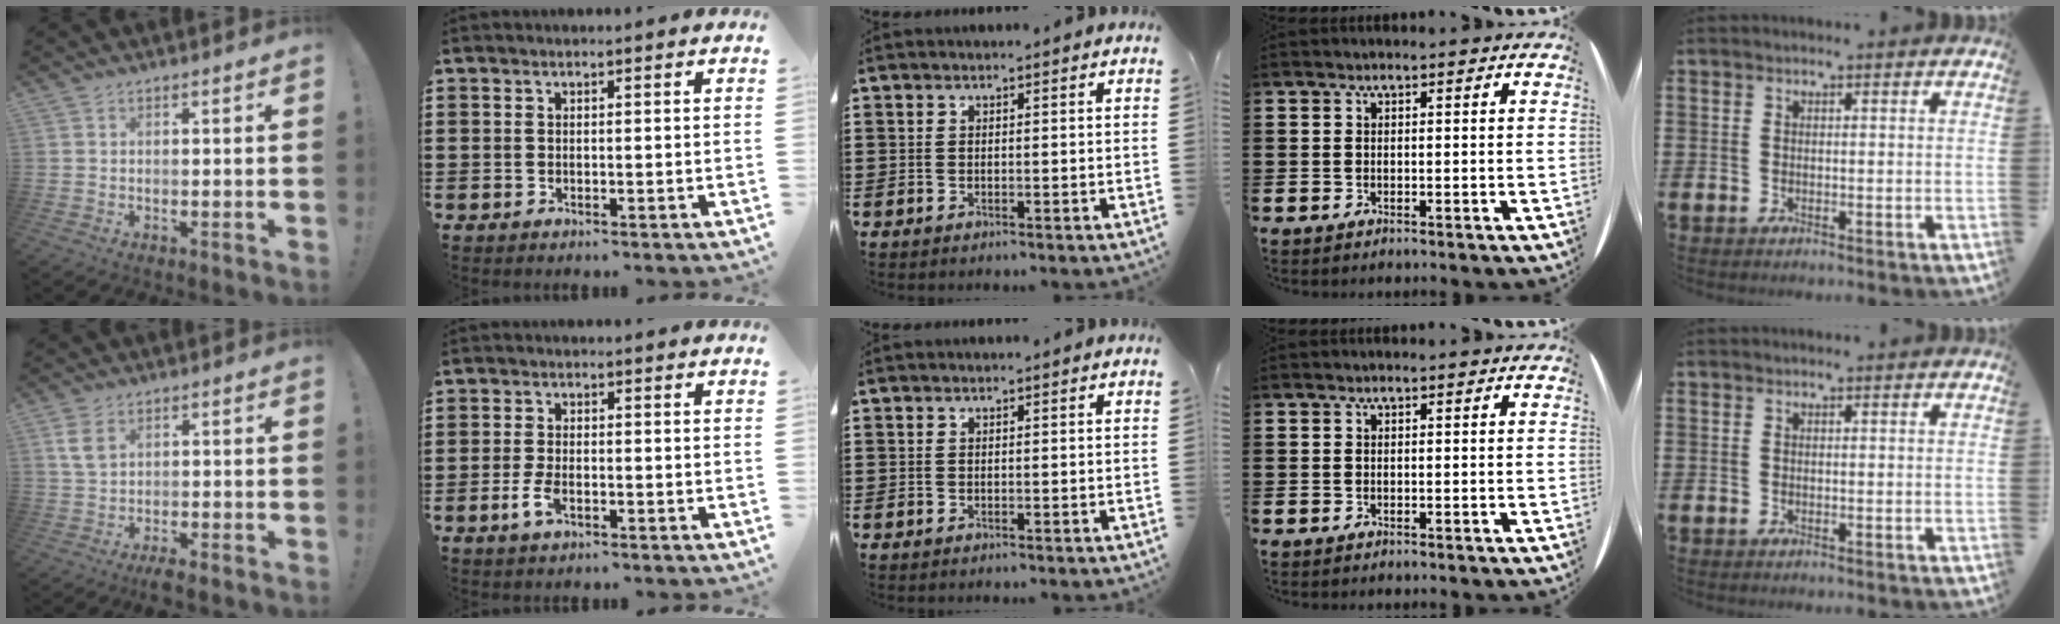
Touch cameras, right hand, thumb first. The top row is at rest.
{"thumb": {"total": 4.7, "force": [-0.7, 2.3, 4.0], "torque": [-0.089, 0.002, -0.013]}, "index": {"total": 3.2, "force": [-1.2, 1.5, 2.5], "torque": [-0.067, -0.004, -0.029]}}